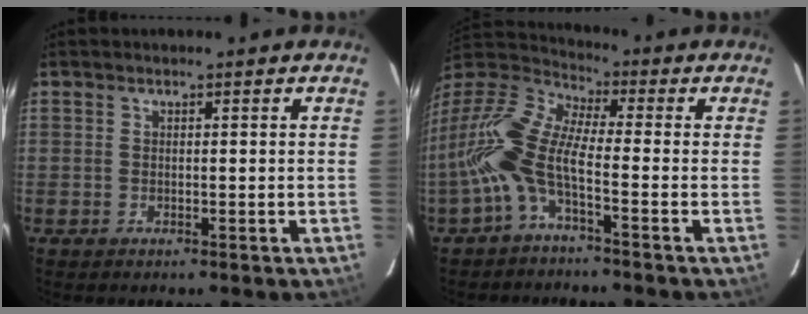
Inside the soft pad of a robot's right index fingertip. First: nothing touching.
{"total": 13.7, "force": [-4.6, 4.6, 12.1], "torque": [-0.249, 0.001, -0.102]}